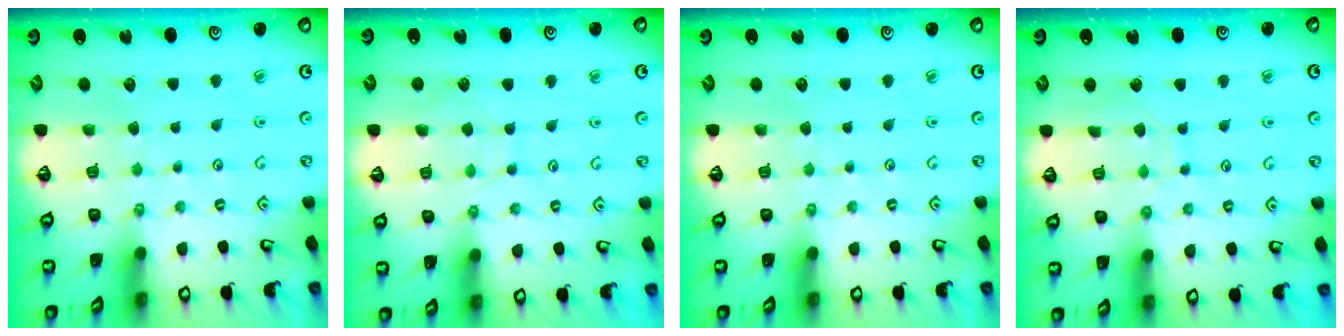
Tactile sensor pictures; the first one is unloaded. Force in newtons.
{"total": 5.6, "press": 5.6, "slide": 0.5}
{"total": 0.0}
{"total": 4.6, "press": 4.5, "slide": 0.5}